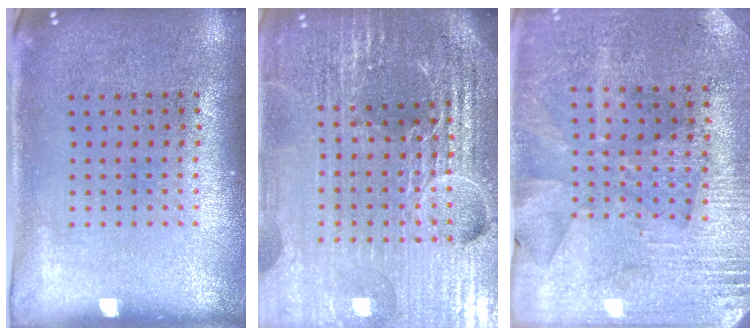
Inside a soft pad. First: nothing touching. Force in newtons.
{"total": 6.4, "press": 5.7, "slide": 3.1}
{"total": 2.8, "press": 2.7, "slide": 0.7}